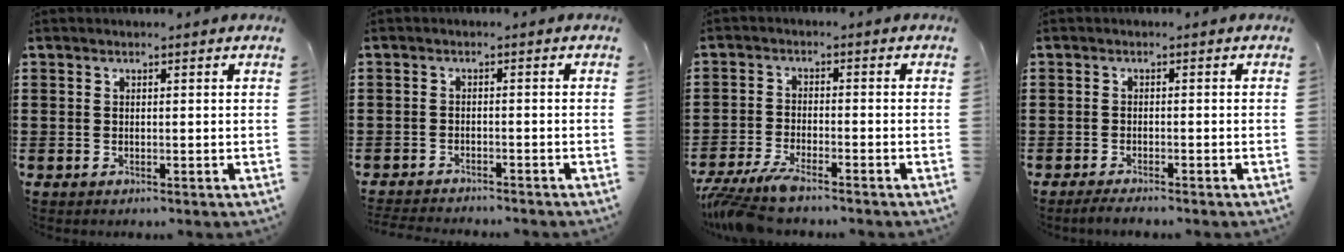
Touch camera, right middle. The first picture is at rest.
{"total": 2.0, "force": [-2.0, -0.1, -0.1], "torque": [-0.004, -0.001, -0.044]}
{"total": 5.0, "force": [-4.4, 0.4, 2.3], "torque": [-0.065, -0.016, -0.090]}
{"total": 1.8, "force": [-1.7, 0.1, 0.3], "torque": [-0.009, 0.000, -0.034]}